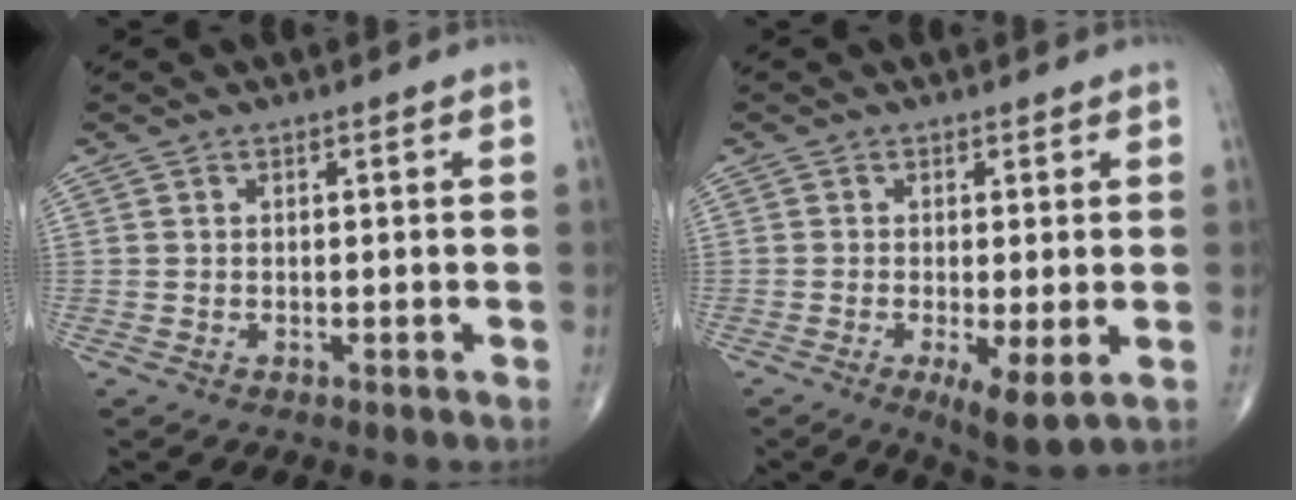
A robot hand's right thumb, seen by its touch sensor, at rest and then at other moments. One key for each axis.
{"total": 5.9, "fx": -1.4, "fy": 1.5, "fz": 5.5, "tx": -0.095, "ty": -0.020, "tz": -0.024}